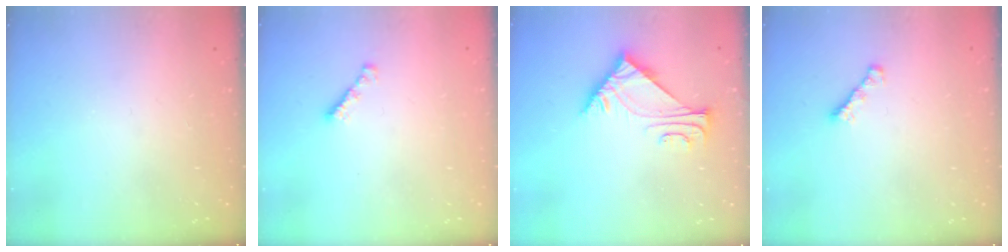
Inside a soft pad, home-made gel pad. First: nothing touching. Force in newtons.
{"total": 1.9, "press": 1.9, "slide": 0.5}
{"total": 5.7, "press": 5.6, "slide": 0.7}
{"total": 1.8, "press": 1.7, "slide": 0.6}